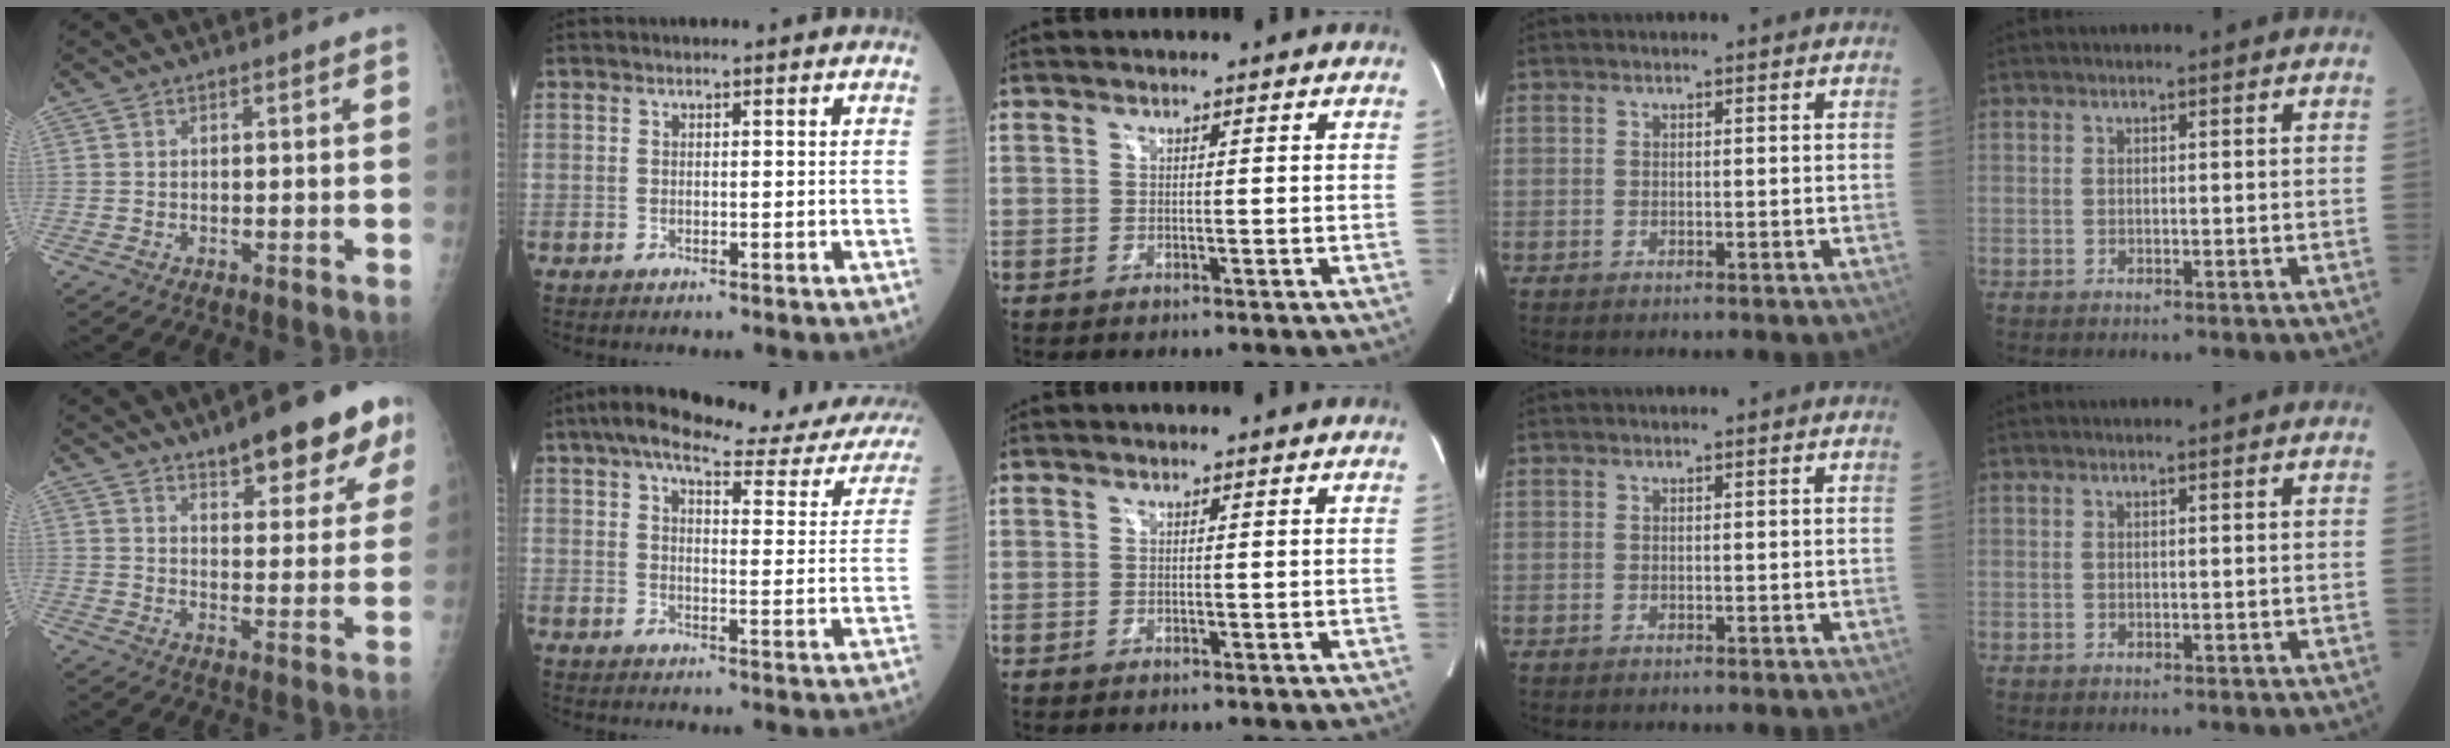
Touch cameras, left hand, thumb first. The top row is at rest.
{"thumb": {"total": 15.6, "force": [10.3, 4.8, 10.8], "torque": [-0.115, -0.042, 0.144]}, "index": {"total": 24.1, "force": [20.8, 4.2, 11.5], "torque": [-0.156, -0.021, 0.241]}}